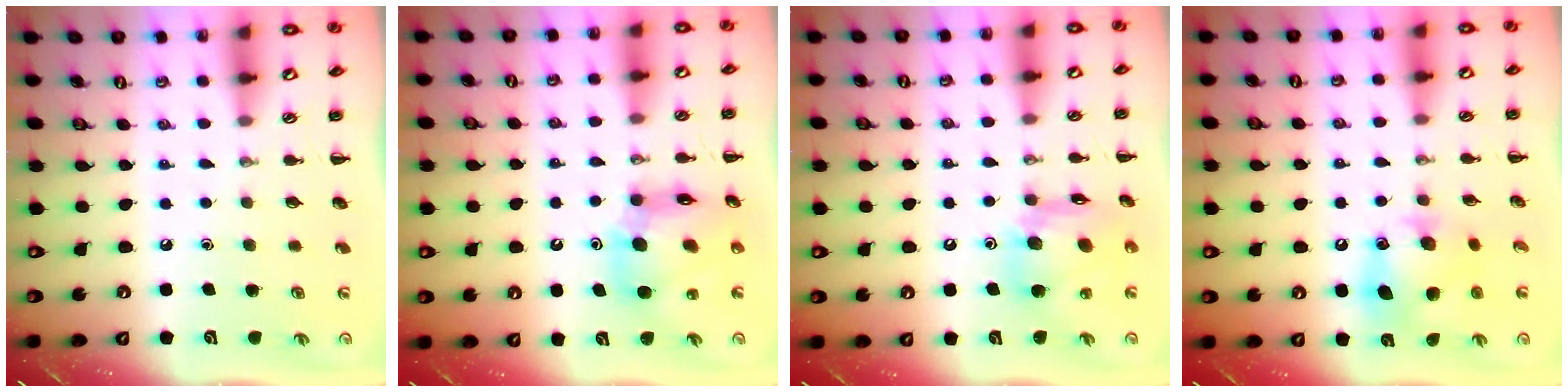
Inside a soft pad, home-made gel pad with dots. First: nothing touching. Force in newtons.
{"total": 11.4, "press": 10.9, "slide": 3.3}
{"total": 13.2, "press": 12.7, "slide": 3.6}
{"total": 11.8, "press": 11.7, "slide": 1.7}